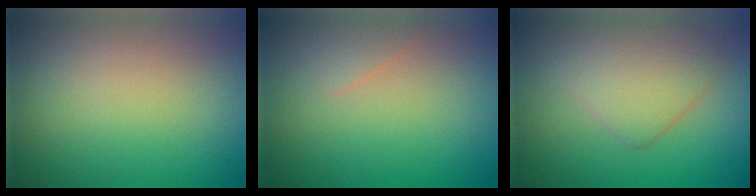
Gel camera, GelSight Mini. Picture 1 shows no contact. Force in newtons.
{"total": 0.9, "press": 0.9, "slide": 0.1}
{"total": 3.9, "press": 3.9, "slide": 0.1}